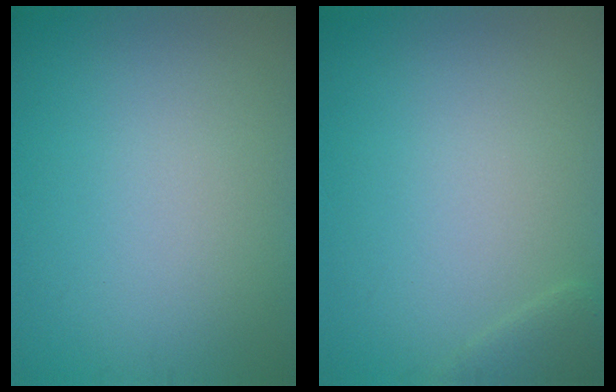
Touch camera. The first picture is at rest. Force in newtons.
{"total": 1.3, "press": 1.3, "slide": 0.0}